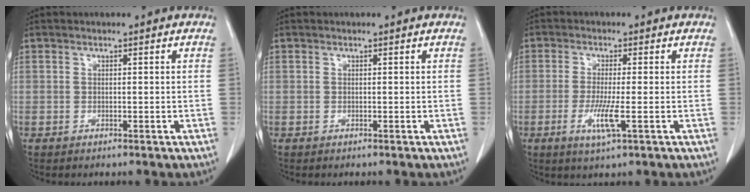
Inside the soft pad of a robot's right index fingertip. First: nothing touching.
{"total": 0.0}
{"total": 4.8, "force": [-1.5, 0.1, 4.6], "torque": [-0.096, -0.012, -0.026]}